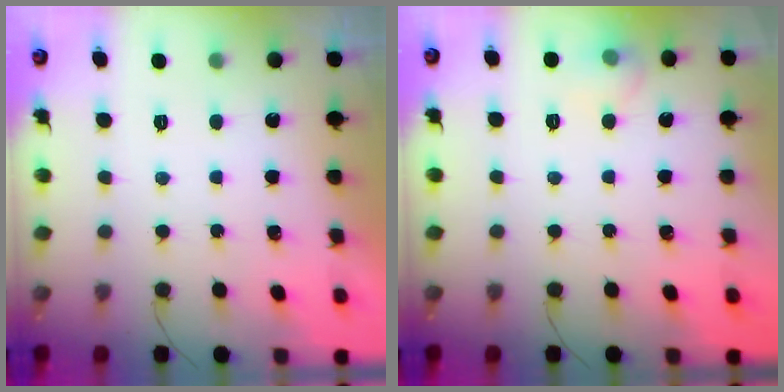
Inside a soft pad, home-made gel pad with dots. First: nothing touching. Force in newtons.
{"total": 7.0, "press": 6.8, "slide": 1.9}